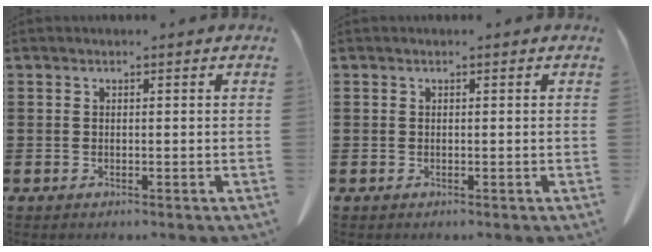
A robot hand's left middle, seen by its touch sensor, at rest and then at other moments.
{"total": 0.0}